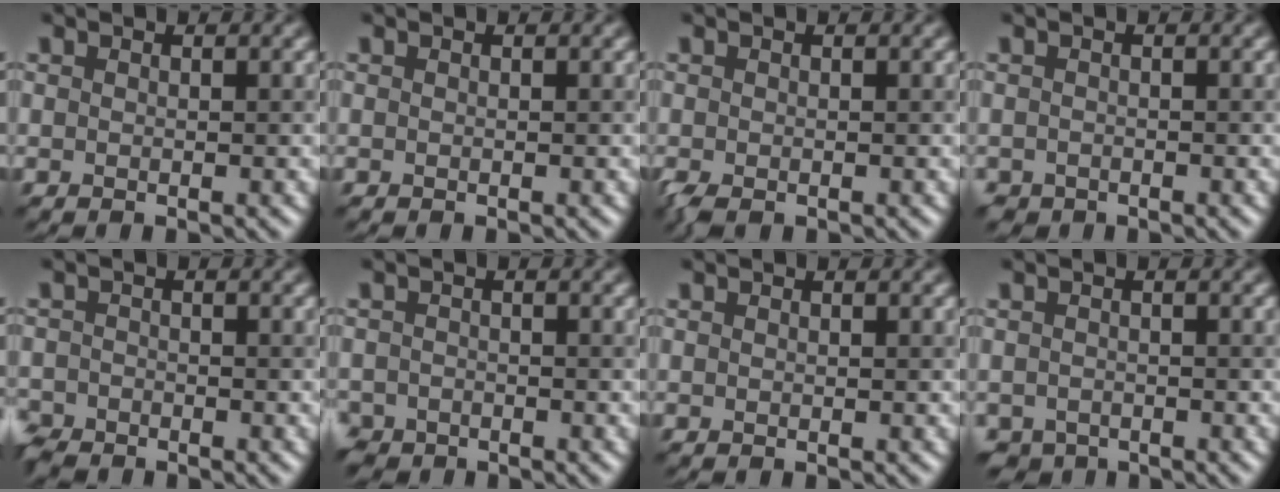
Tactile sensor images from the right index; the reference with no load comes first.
{"total": 0.0}
{"total": 1.7, "force": [-1.1, 0.8, 0.9], "torque": [-0.026, -0.004, -0.025]}
{"total": 0.8, "force": [-0.6, 0.5, 0.0], "torque": [0.005, 0.000, -0.013]}
{"total": 2.3, "force": [-2.1, 0.9, 0.4], "torque": [-0.009, -0.003, -0.050]}
{"total": 2.3, "force": [-1.7, 1.5, 0.2], "torque": [0.015, 0.005, -0.031]}
{"total": 0.0}
{"total": 1.5, "force": [-1.3, 0.8, 0.1], "torque": [0.005, -0.002, -0.025]}